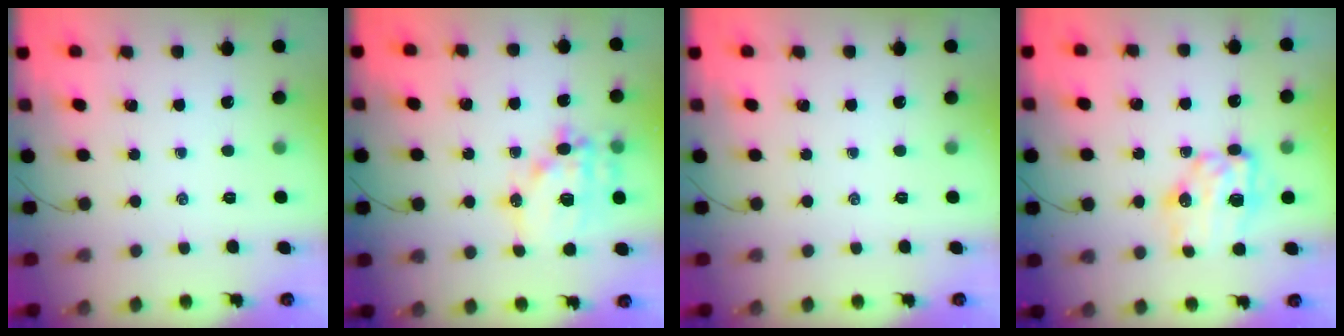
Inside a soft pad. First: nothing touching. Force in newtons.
{"total": 15.1, "press": 14.8, "slide": 3.0}
{"total": 0.0}
{"total": 9.6, "press": 9.4, "slide": 1.8}